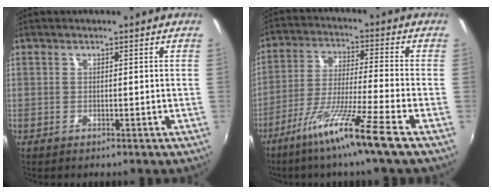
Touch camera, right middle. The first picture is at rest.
{"total": 11.8, "force": [-7.7, -1.7, 8.7], "torque": [-0.177, -0.017, -0.138]}